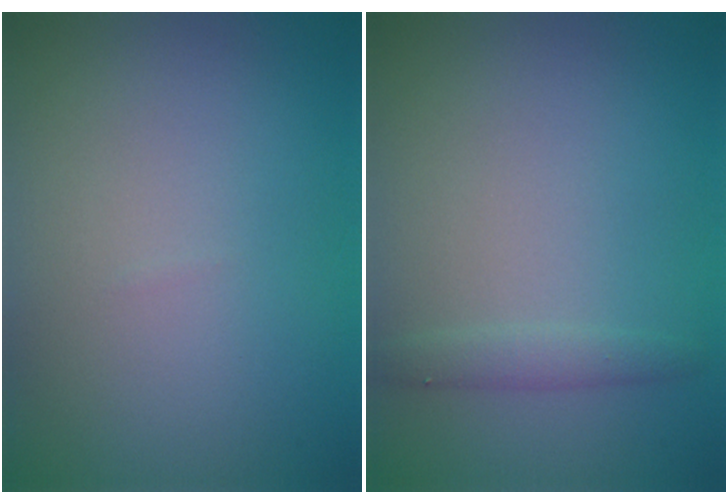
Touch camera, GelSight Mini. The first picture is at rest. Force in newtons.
{"total": 1.3, "press": 1.3, "slide": 0.2}